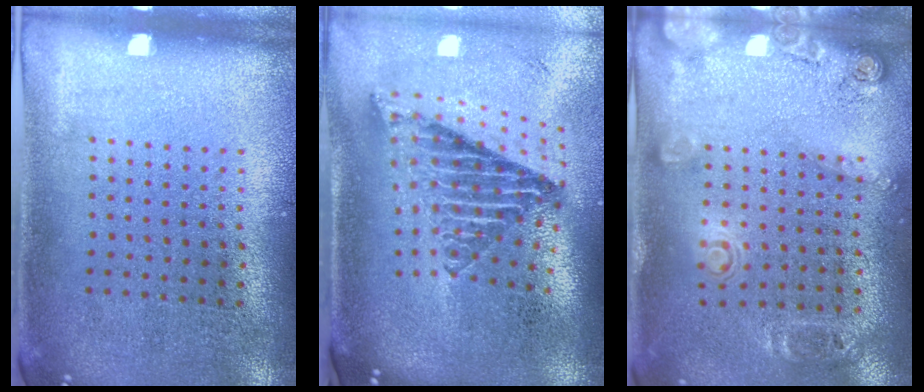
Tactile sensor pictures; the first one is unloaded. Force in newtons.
{"total": 2.7, "press": 1.7, "slide": 2.0}
{"total": 1.8, "press": 1.2, "slide": 1.4}